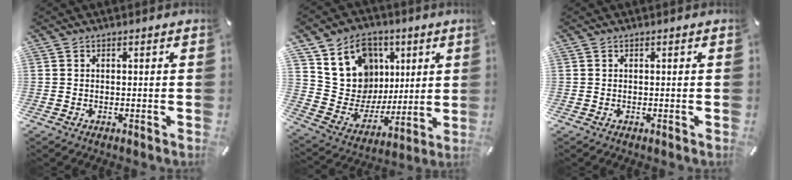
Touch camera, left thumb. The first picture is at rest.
{"total": 16.0, "force": [6.2, 14.2, 4.3], "torque": [-0.064, -0.042, 0.132]}
{"total": 0.0}